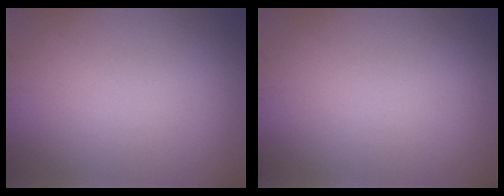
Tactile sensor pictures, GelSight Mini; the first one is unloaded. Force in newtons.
{"total": 0.0}